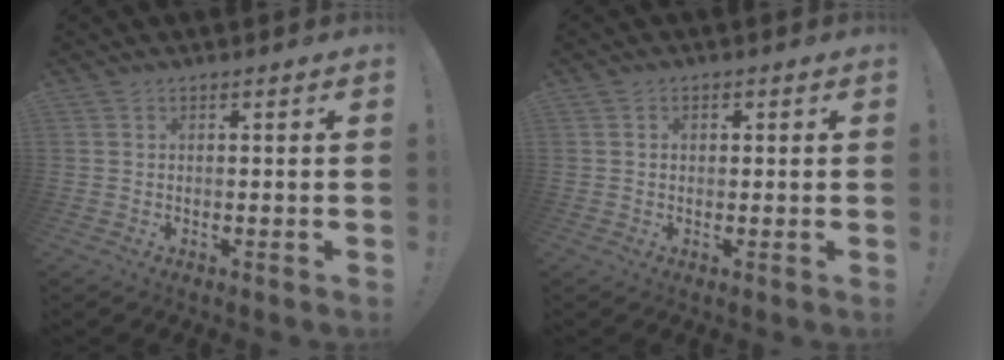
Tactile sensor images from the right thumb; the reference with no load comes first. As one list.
[{"total": 1.1, "force": [0.2, 0.9, 0.7], "torque": [-0.006, 0.000, 0.002]}]